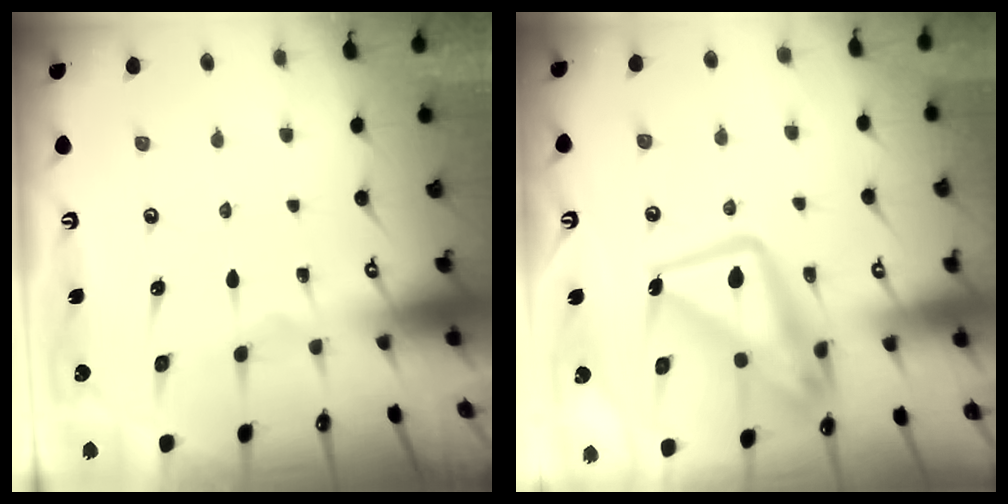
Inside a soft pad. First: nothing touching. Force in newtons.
{"total": 15.8, "press": 15.7, "slide": 1.8}